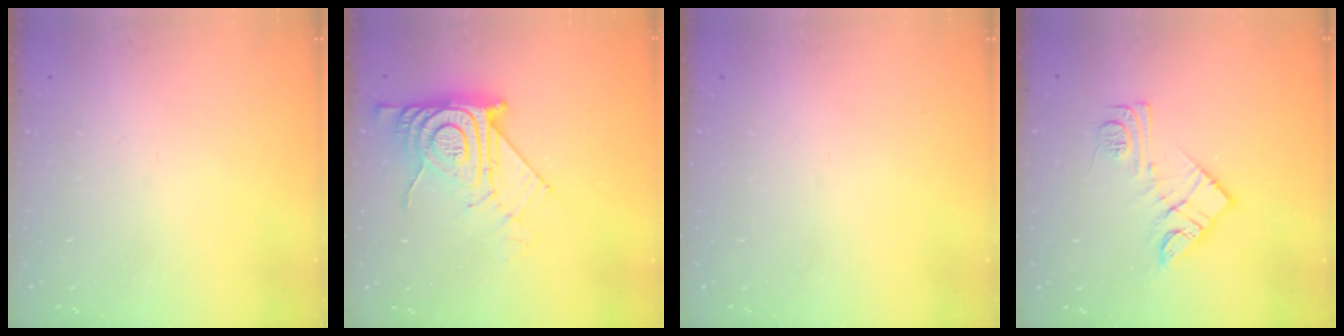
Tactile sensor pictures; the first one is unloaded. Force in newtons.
{"total": 18.7, "press": 18.6, "slide": 1.4}
{"total": 0.0}
{"total": 11.8, "press": 11.8, "slide": 0.6}